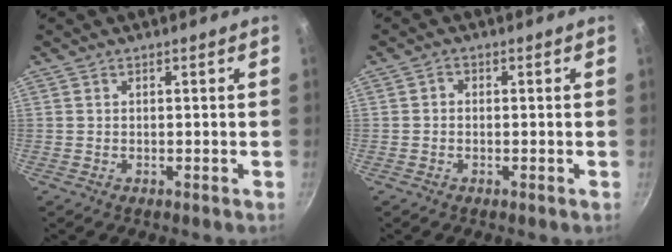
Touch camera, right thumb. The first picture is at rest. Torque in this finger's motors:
{"motor_torque": [-0.43, 0.22, 0.07, -0.02, -0.02]}